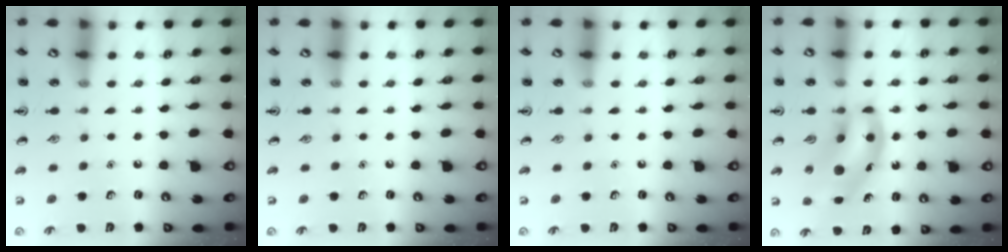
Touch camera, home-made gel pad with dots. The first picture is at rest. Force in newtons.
{"total": 0.0}
{"total": 0.0}
{"total": 12.8, "press": 12.4, "slide": 3.5}